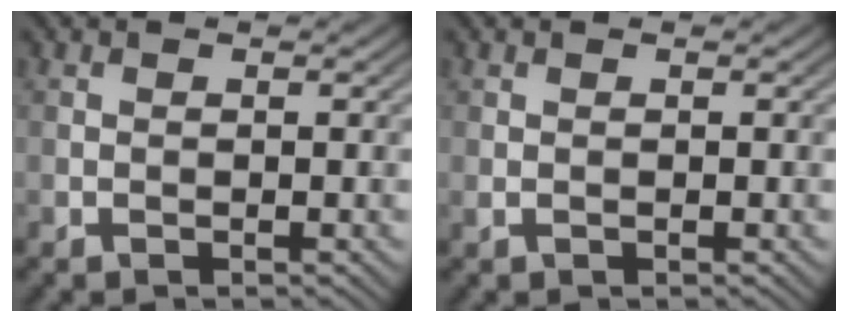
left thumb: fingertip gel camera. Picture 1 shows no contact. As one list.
[{"total": 0.6, "force": [0.1, 0.5, 0.3], "torque": [-0.007, -0.001, 0.003]}]